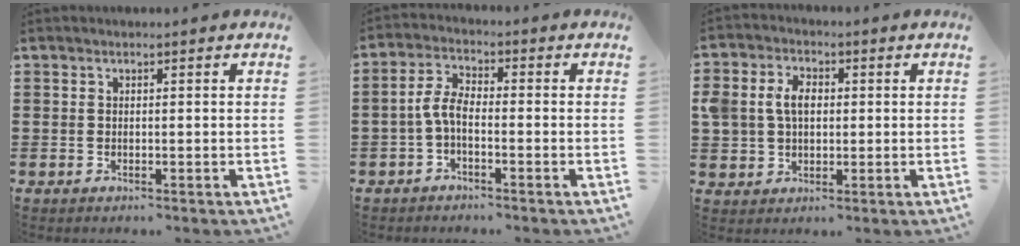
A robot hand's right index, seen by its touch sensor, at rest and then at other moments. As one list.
[{"total": 4.0, "force": [-1.4, 1.5, 3.4], "torque": [-0.085, -0.001, -0.033]}, {"total": 5.4, "force": [0.8, 4.1, 3.5], "torque": [-0.094, 0.010, 0.007]}]